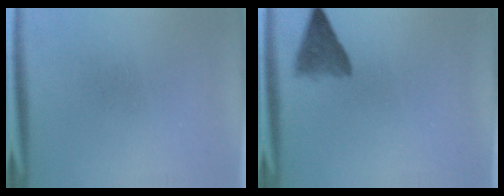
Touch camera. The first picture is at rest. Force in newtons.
{"total": 4.2}